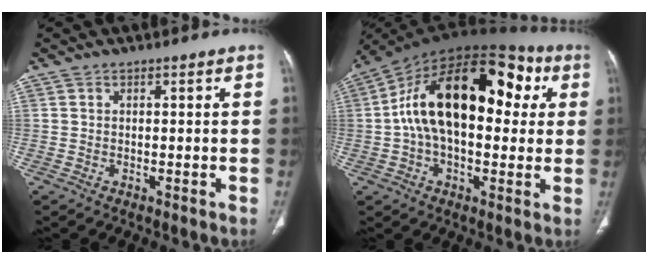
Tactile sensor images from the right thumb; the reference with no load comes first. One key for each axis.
{"total": 24.7, "fx": 4.1, "fy": 14.0, "fz": 19.9, "tx": -0.307, "ty": 0.049, "tz": 0.051}